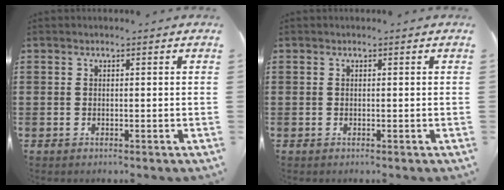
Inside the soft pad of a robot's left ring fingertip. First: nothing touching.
{"total": 0.0}